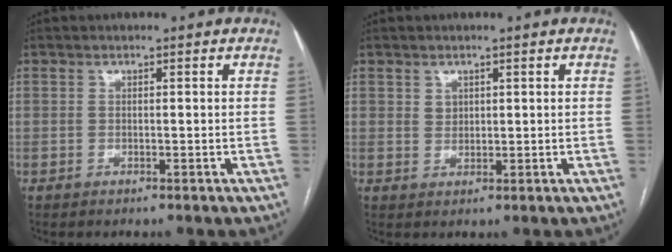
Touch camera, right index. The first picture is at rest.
{"total": 1.6, "force": [0.8, 1.3, 0.5], "torque": [-0.004, -0.002, 0.015]}